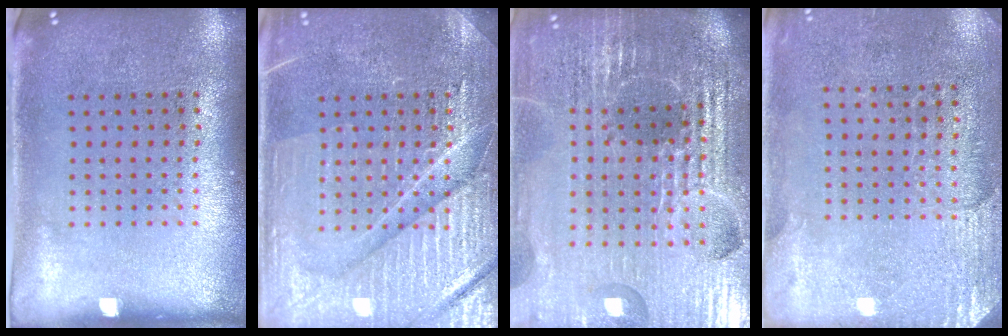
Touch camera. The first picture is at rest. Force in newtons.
{"total": 4.4, "press": 4.3, "slide": 0.6}
{"total": 6.5, "press": 5.7, "slide": 3.1}
{"total": 2.6, "press": 2.4, "slide": 1.1}